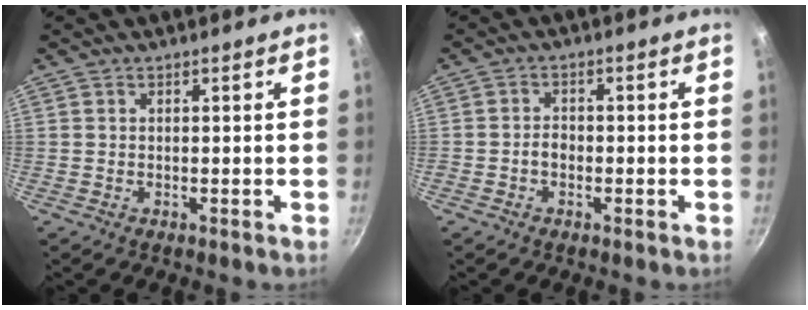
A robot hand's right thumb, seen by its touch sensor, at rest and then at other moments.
{"total": 2.0, "force": [-0.8, 1.5, 1.2], "torque": [-0.011, 0.017, -0.015]}